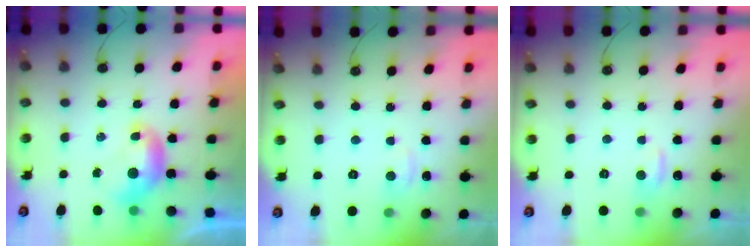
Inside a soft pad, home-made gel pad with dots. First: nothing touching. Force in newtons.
{"total": 3.0, "press": 2.9, "slide": 0.5}
{"total": 1.0, "press": 0.7, "slide": 0.7}